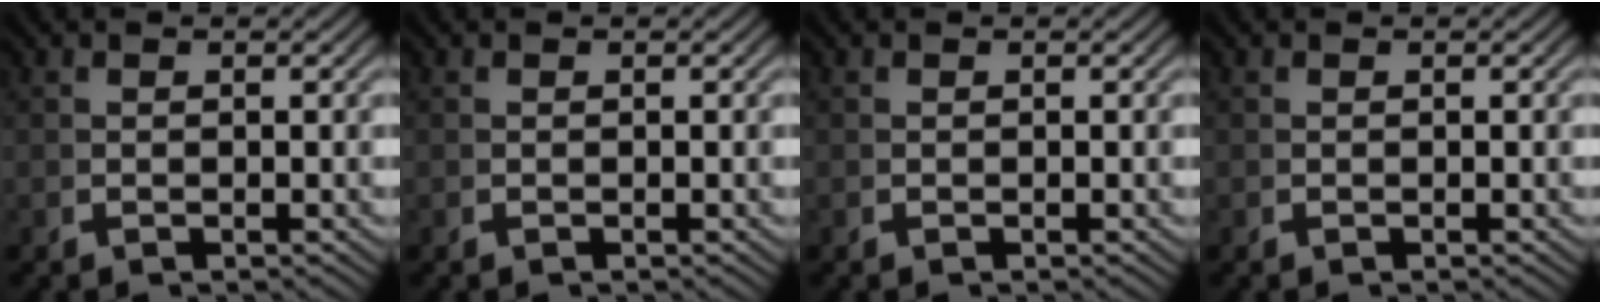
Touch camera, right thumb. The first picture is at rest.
{"total": 0.0}
{"total": 0.0}
{"total": 0.0}